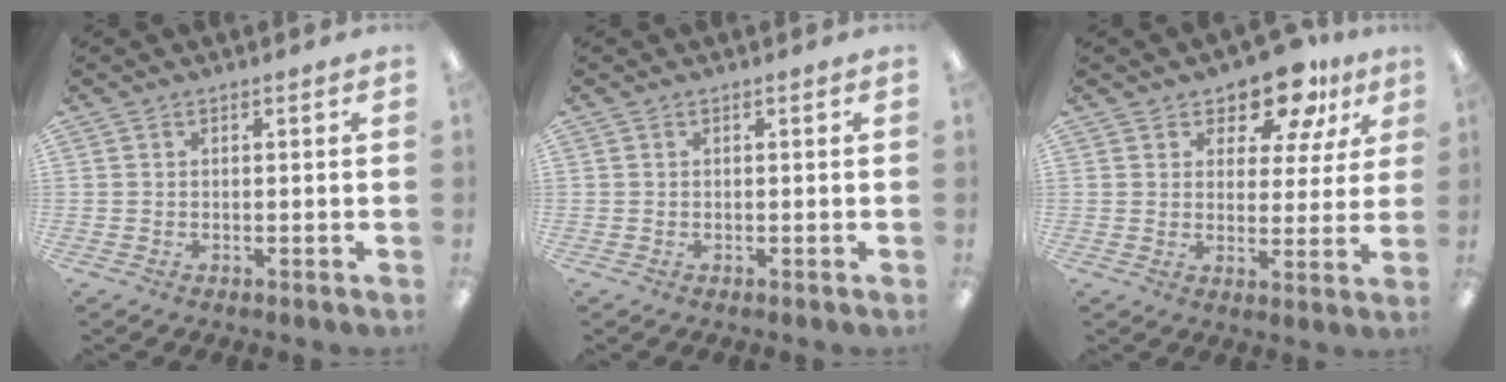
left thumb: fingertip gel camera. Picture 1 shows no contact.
{"total": 0.0}
{"total": 11.0, "force": [8.7, 4.8, 4.7], "torque": [-0.076, -0.051, 0.159]}